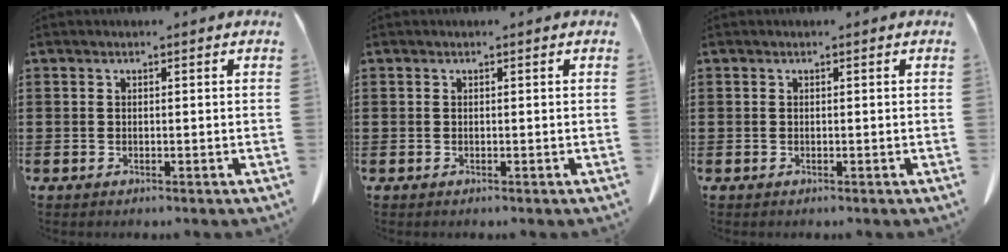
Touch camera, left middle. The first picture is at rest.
{"total": 0.0}
{"total": 0.0}